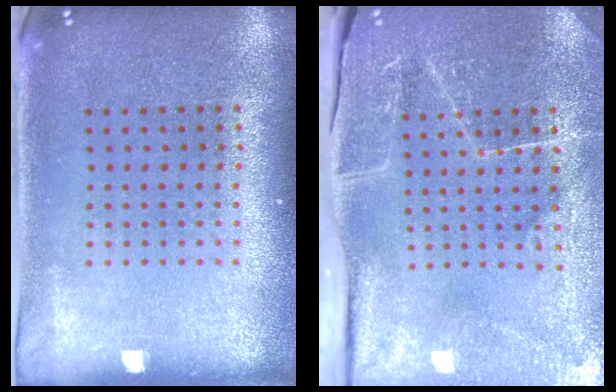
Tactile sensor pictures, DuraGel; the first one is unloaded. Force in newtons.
{"total": 3.9, "press": 3.8, "slide": 0.7}